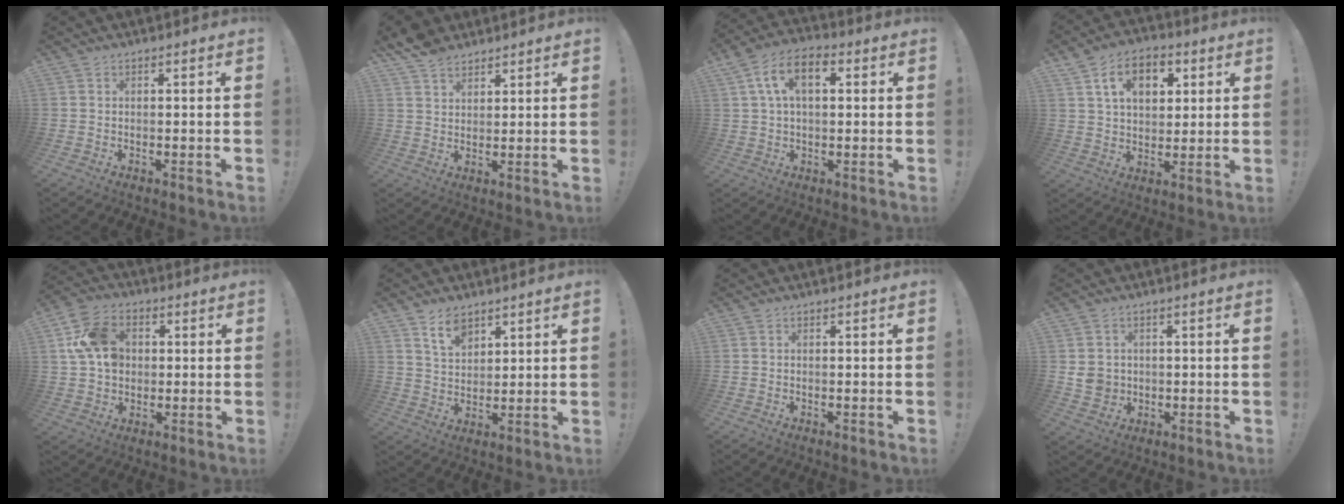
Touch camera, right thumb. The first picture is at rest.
{"total": 6.4, "force": [5.2, 3.3, 1.7], "torque": [-0.033, -0.027, 0.100]}
{"total": 10.8, "force": [2.9, 6.5, 8.1], "torque": [-0.140, 0.011, 0.053]}
{"total": 12.5, "force": [5.2, 8.6, 7.5], "torque": [-0.108, -0.007, 0.094]}
{"total": 13.2, "force": [2.8, 10.7, 7.2], "torque": [-0.125, 0.007, 0.061]}
{"total": 7.7, "force": [5.5, 4.2, 3.3], "torque": [-0.054, -0.028, 0.102]}
{"total": 0.0}
{"total": 5.5, "force": [0.8, 5.1, 1.8], "torque": [-0.040, 0.001, 0.019]}